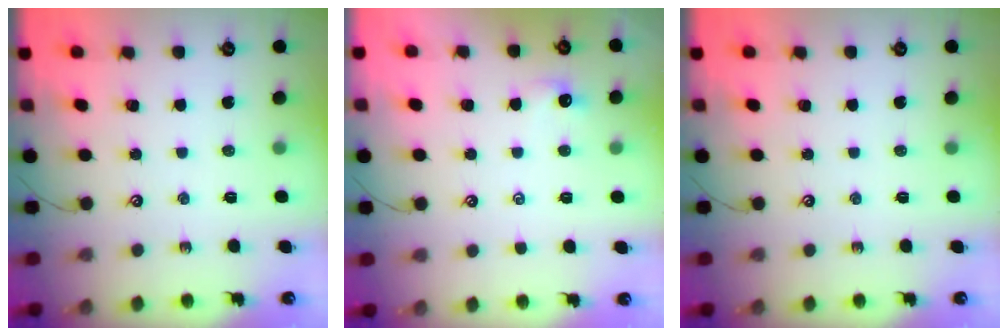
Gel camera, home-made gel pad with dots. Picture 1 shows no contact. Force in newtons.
{"total": 0.9, "press": 0.8, "slide": 0.4}
{"total": 0.0}